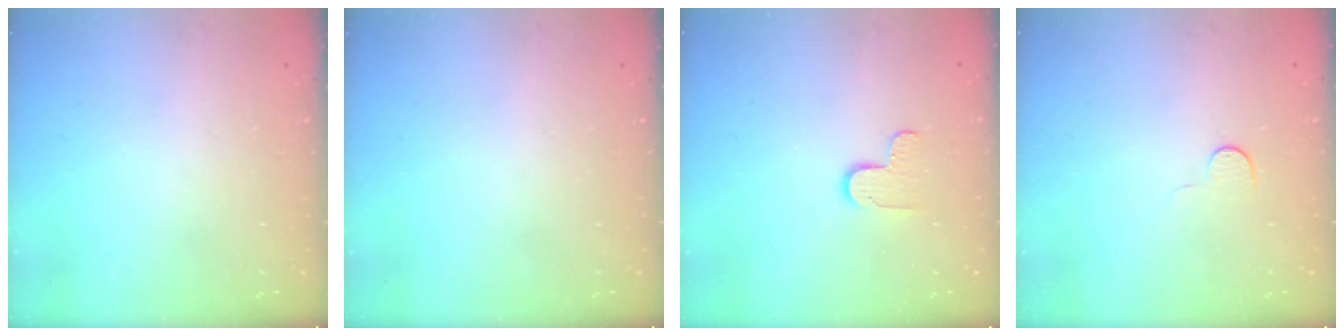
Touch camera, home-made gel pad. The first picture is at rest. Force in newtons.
{"total": 0.0}
{"total": 5.8, "press": 5.7, "slide": 0.6}
{"total": 5.6, "press": 5.5, "slide": 0.6}